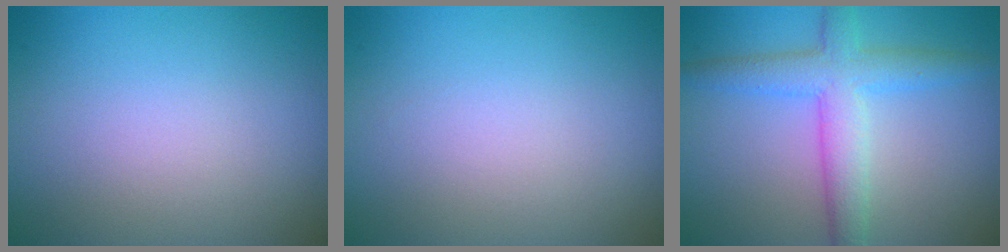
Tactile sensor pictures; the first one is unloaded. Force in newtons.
{"total": 0.0}
{"total": 4.7, "press": 4.7, "slide": 0.1}